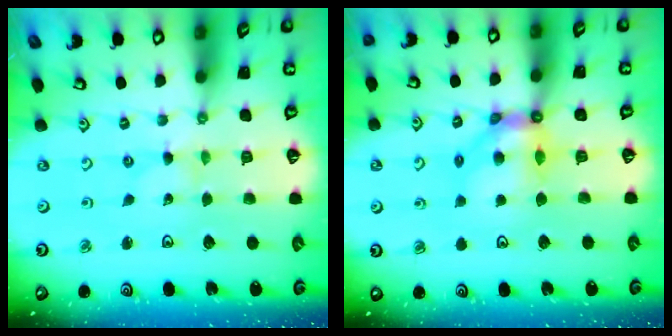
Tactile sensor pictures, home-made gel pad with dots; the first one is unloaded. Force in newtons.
{"total": 8.4, "press": 8.3, "slide": 0.9}